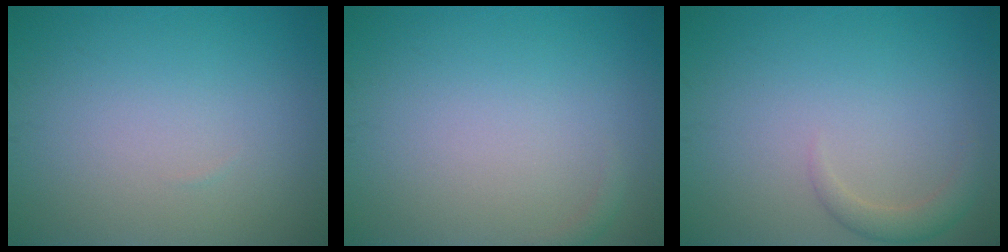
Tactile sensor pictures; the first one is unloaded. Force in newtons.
{"total": 0.6, "press": 0.6, "slide": 0.1}
{"total": 1.7, "press": 1.7, "slide": 0.1}